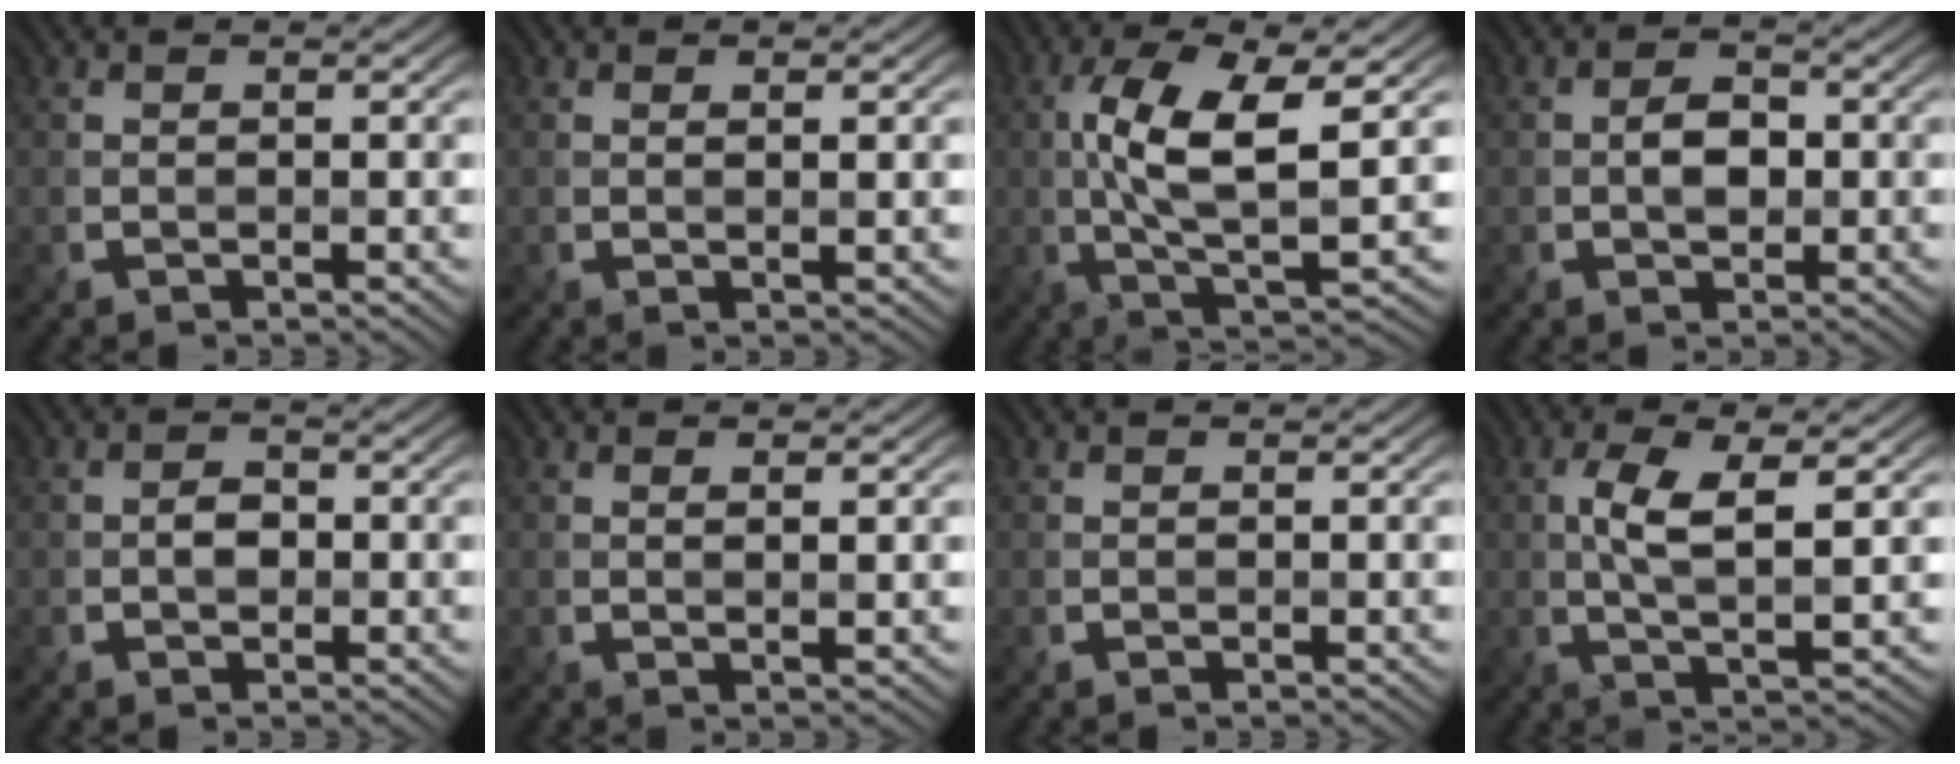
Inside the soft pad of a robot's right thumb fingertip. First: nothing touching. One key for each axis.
{"total": 1.0, "fx": 0.4, "fy": 0.2, "fz": 0.9, "tx": -0.018, "ty": 0.004, "tz": 0.005}
{"total": 10.4, "fx": 1.0, "fy": 3.4, "fz": 9.8, "tx": -0.188, "ty": 0.005, "tz": 0.019}
{"total": 3.0, "fx": -0.4, "fy": 2.0, "fz": 2.2, "tx": -0.041, "ty": -0.001, "tz": -0.007}
{"total": 1.7, "fx": -0.4, "fy": 1.3, "fz": 1.1, "tx": -0.021, "ty": 0.000, "tz": -0.009}
{"total": 1.3, "fx": 0.5, "fy": 0.3, "fz": 1.2, "tx": -0.022, "ty": 0.004, "tz": 0.006}
{"total": 0.0}
{"total": 6.3, "fx": 0.9, "fy": 1.8, "fz": 6.0, "tx": -0.122, "ty": -0.001, "tz": 0.018}